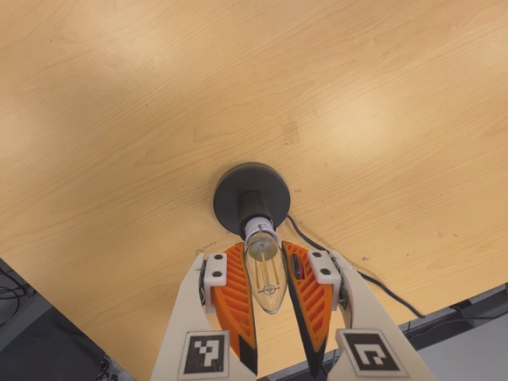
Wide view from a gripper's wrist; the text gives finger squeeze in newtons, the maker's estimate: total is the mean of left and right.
{"total": 13.6, "left": 14.4, "right": 12.7}